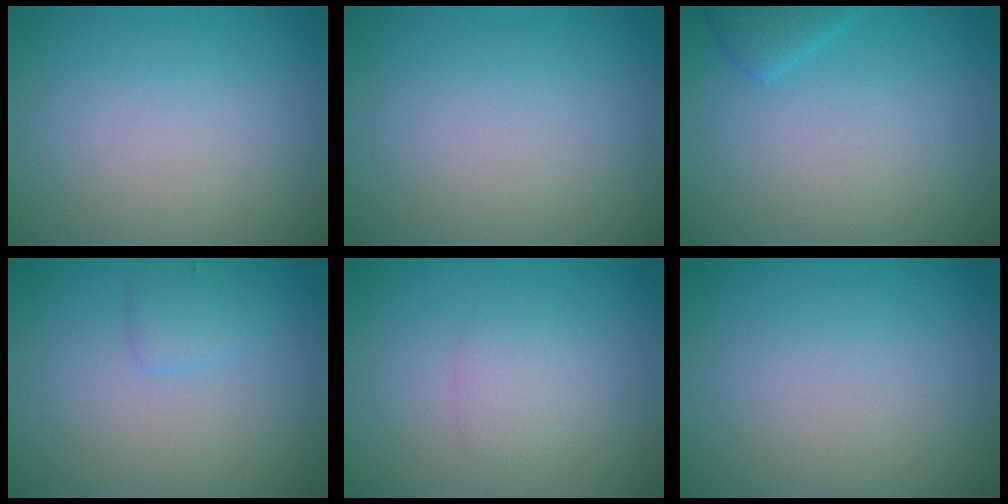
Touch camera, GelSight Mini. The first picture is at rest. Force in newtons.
{"total": 0.0}
{"total": 1.5, "press": 1.5, "slide": 0.2}
{"total": 1.3, "press": 1.3, "slide": 0.0}
{"total": 1.4, "press": 1.4, "slide": 0.0}
{"total": 0.0}